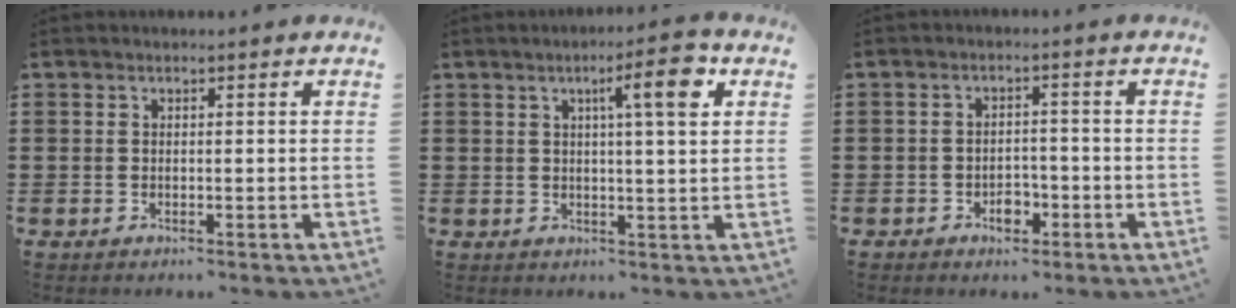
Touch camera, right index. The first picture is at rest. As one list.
[{"total": 7.0, "force": [2.9, 0.9, 6.3], "torque": [-0.099, -0.004, 0.036]}, {"total": 3.1, "force": [-1.7, 2.0, 1.6], "torque": [-0.031, 0.004, -0.033]}]